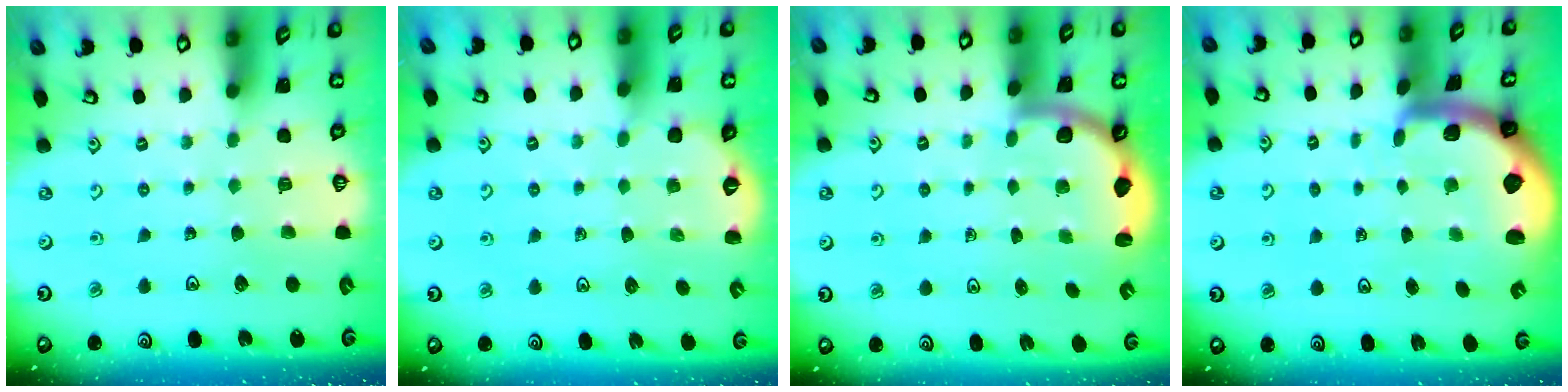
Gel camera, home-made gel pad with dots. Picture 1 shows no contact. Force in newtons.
{"total": 2.6, "press": 1.9, "slide": 1.9}
{"total": 2.6, "press": 2.5, "slide": 0.6}
{"total": 2.4, "press": 2.3, "slide": 0.5}